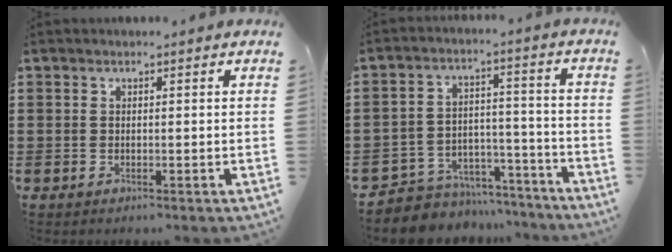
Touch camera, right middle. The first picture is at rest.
{"total": 5.9, "force": [-5.4, 2.2, -0.1], "torque": [-0.003, 0.021, -0.109]}